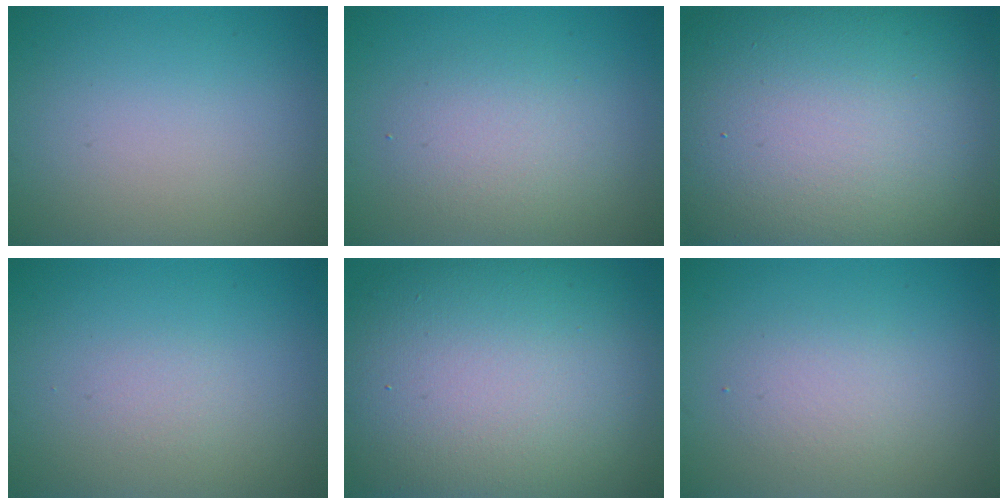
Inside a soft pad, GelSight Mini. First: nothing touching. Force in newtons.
{"total": 3.2, "press": 3.2, "slide": 0.1}
{"total": 21.1, "press": 21.0, "slide": 1.4}
{"total": 0.8, "press": 0.7, "slide": 0.1}
{"total": 16.5, "press": 16.5, "slide": 1.4}
{"total": 2.0, "press": 2.0, "slide": 0.1}